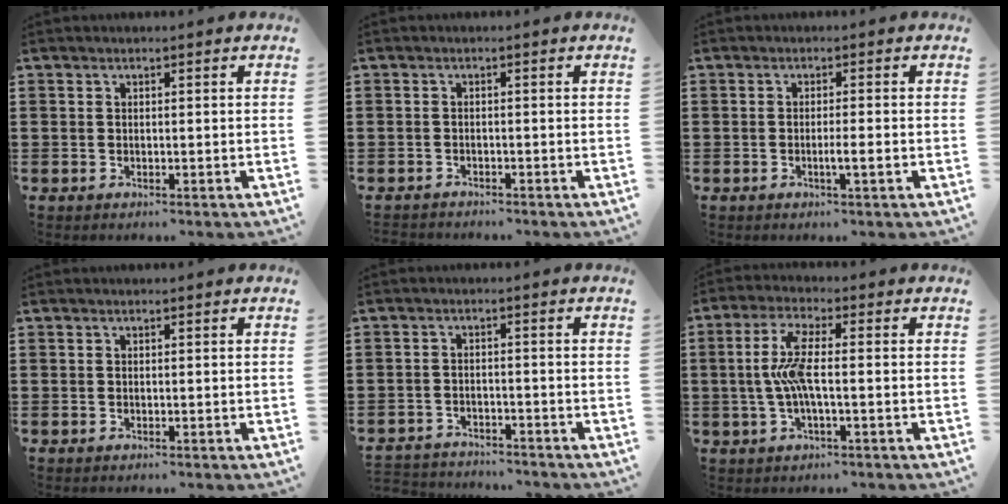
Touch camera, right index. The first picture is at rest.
{"total": 1.2, "force": [-1.2, 0.2, -0.2], "torque": [-0.001, 0.003, -0.027]}
{"total": 2.3, "force": [-0.8, -0.1, 2.2], "torque": [-0.035, -0.005, -0.016]}
{"total": 0.0}
{"total": 3.0, "force": [-2.9, 0.3, -0.2], "torque": [-0.005, -0.001, -0.065]}
{"total": 6.5, "force": [-0.9, 1.4, 6.3], "torque": [-0.141, -0.007, -0.027]}